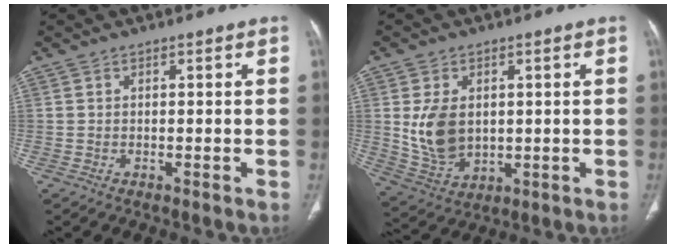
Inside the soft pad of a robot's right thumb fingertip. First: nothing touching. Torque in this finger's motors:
{"motor_torque": [0.13, 0.10, 0.52, -0.03, 0.15]}